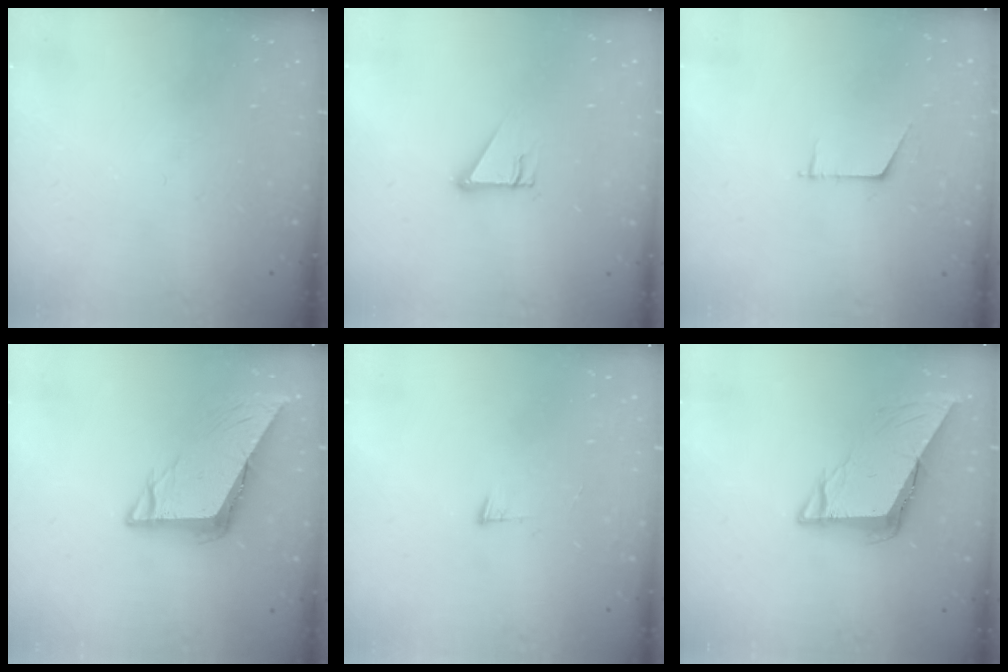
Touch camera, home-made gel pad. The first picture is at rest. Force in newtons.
{"total": 3.2, "press": 3.2, "slide": 0.1}
{"total": 4.5, "press": 4.5, "slide": 0.4}
{"total": 9.1, "press": 9.0, "slide": 0.8}
{"total": 3.2, "press": 3.2, "slide": 0.4}
{"total": 8.2, "press": 8.2, "slide": 0.6}